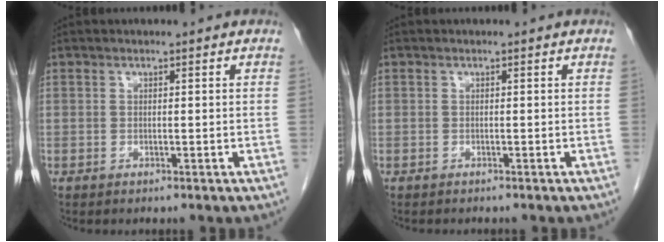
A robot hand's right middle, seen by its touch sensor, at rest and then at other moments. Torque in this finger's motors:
{"motor_torque": [0.07, -0.02, -0.03, -0.01]}